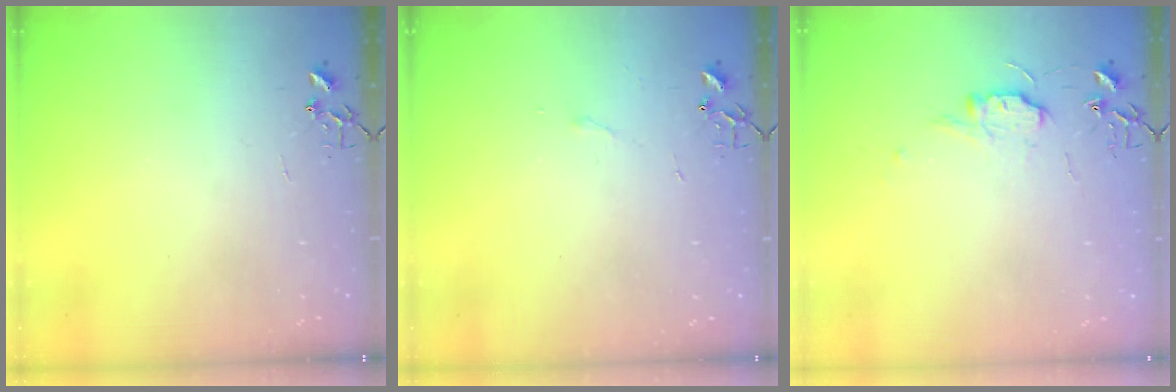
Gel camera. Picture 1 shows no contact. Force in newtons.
{"total": 3.3, "press": 3.2, "slide": 0.6}
{"total": 7.3, "press": 7.3, "slide": 0.7}